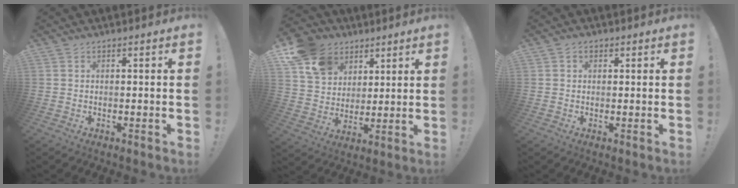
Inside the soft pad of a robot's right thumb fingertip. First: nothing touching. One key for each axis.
{"total": 14.0, "fx": 7.3, "fy": 10.6, "fz": 5.5, "tx": -0.092, "ty": -0.034, "tz": 0.146}
{"total": 1.5, "fx": 0.5, "fy": 1.2, "fz": 0.7, "tx": -0.006, "ty": 0.001, "tz": 0.008}